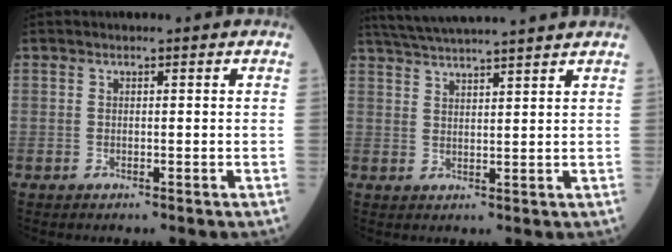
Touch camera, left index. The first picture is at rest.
{"total": 12.7, "force": [11.6, -0.7, 5.2], "torque": [-0.097, 0.025, 0.171]}